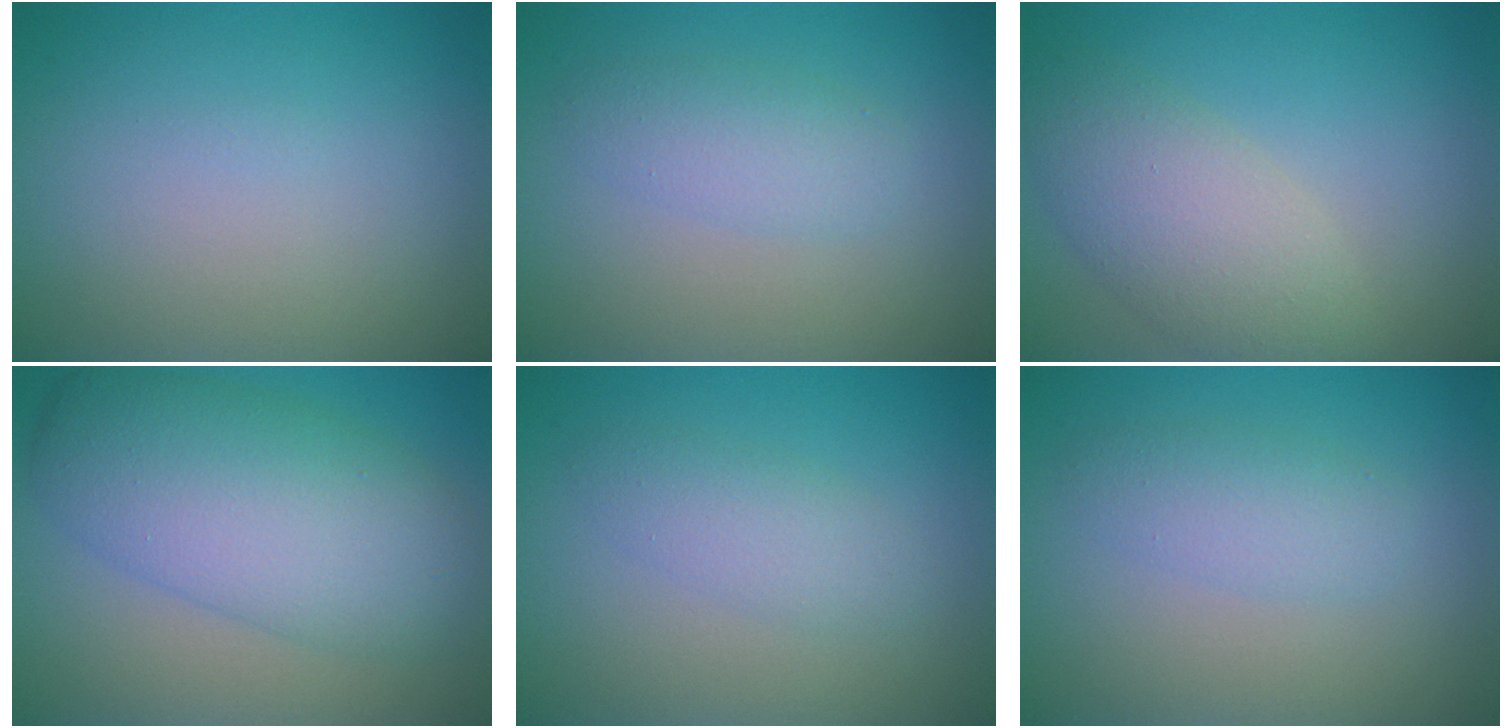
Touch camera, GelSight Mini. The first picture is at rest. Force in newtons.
{"total": 2.4, "press": 2.4, "slide": 0.0}
{"total": 5.0, "press": 5.0, "slide": 0.4}
{"total": 8.7, "press": 8.7, "slide": 0.2}
{"total": 2.3, "press": 2.3, "slide": 0.1}
{"total": 2.4, "press": 2.4, "slide": 0.0}